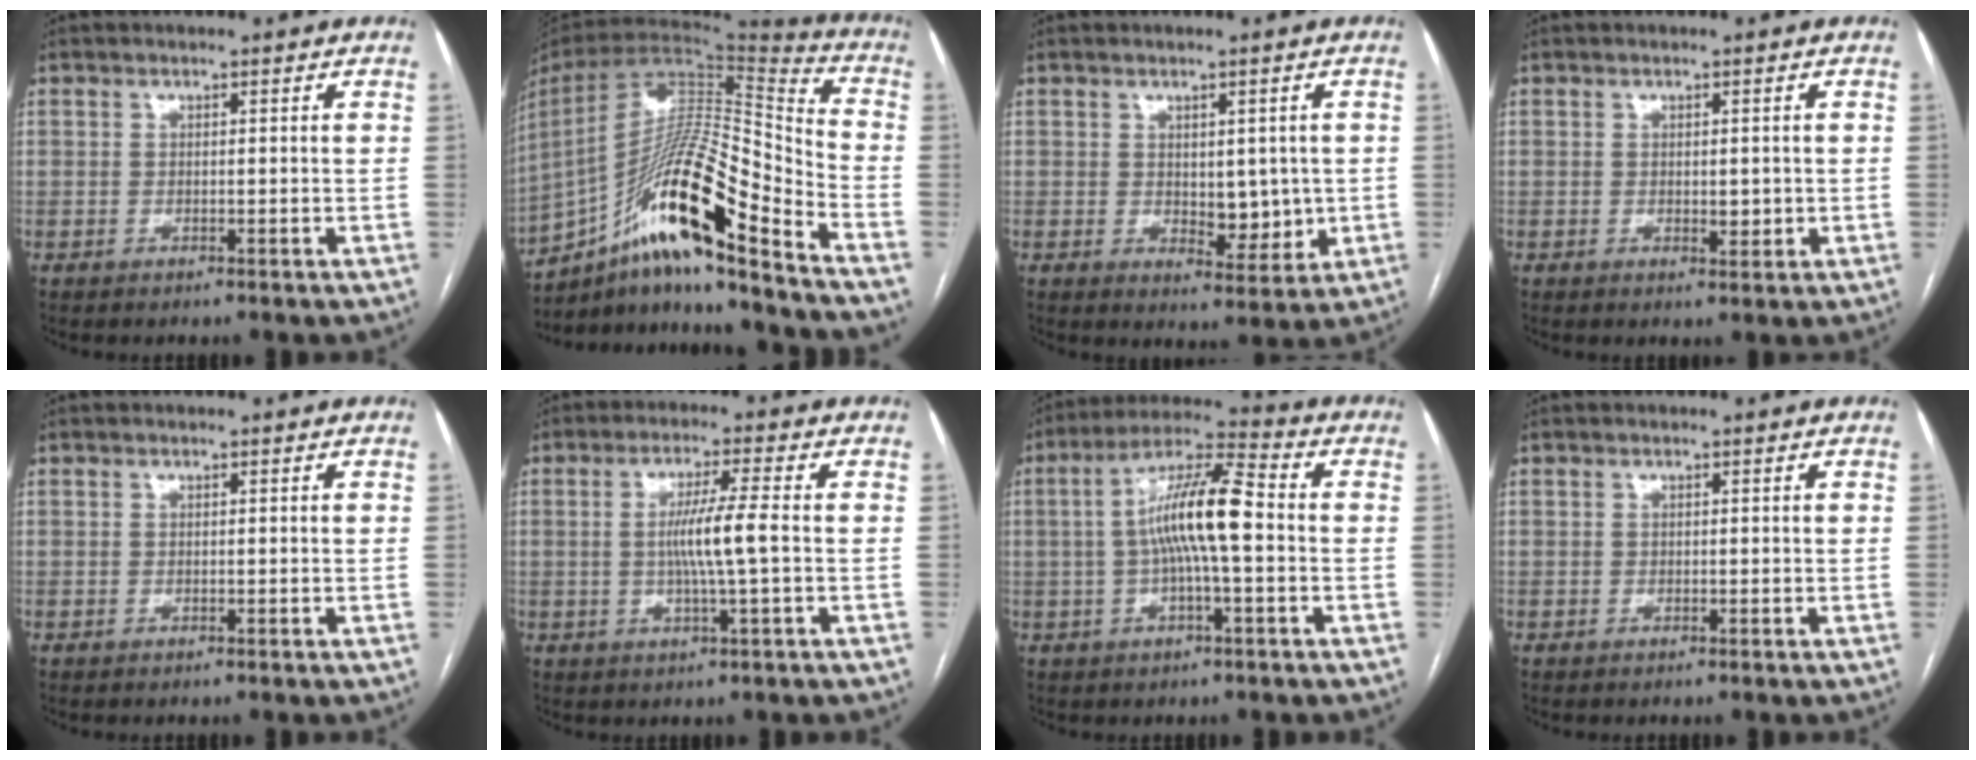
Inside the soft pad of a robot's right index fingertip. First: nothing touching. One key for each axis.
{"total": 23.0, "fx": -13.8, "fy": 2.3, "fz": 18.2, "tx": -0.338, "ty": 0.000, "tz": -0.244}
{"total": 5.7, "fx": -0.1, "fy": 3.0, "fz": 4.9, "tx": -0.062, "ty": -0.007, "tz": 0.010}
{"total": 2.1, "fx": -0.2, "fy": 1.0, "fz": 1.9, "tx": -0.026, "ty": -0.003, "tz": 0.002}
{"total": 0.0}
{"total": 6.3, "fx": -0.3, "fy": -0.6, "fz": 6.2, "tx": -0.116, "ty": -0.001, "tz": -0.005}
{"total": 11.0, "fx": -0.4, "fy": 1.4, "fz": 10.9, "tx": -0.204, "ty": 0.023, "tz": -0.012}
{"total": 0.0}